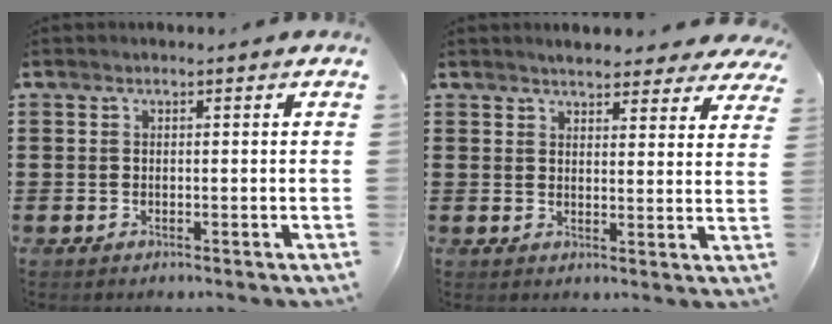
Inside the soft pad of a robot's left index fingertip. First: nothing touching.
{"total": 3.9, "force": [3.7, 0.5, 0.9], "torque": [-0.021, -0.011, 0.068]}